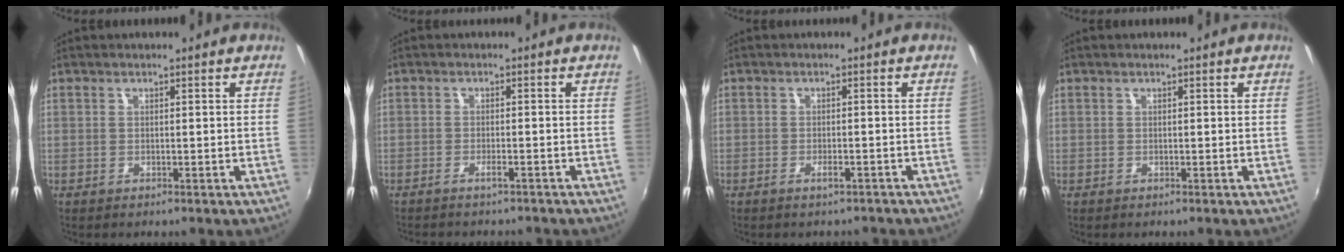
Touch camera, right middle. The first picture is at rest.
{"total": 3.1, "force": [-2.8, 0.5, 1.2], "torque": [-0.034, -0.008, -0.046]}
{"total": 2.7, "force": [-2.3, 0.7, 1.2], "torque": [-0.029, -0.005, -0.034]}
{"total": 0.0}